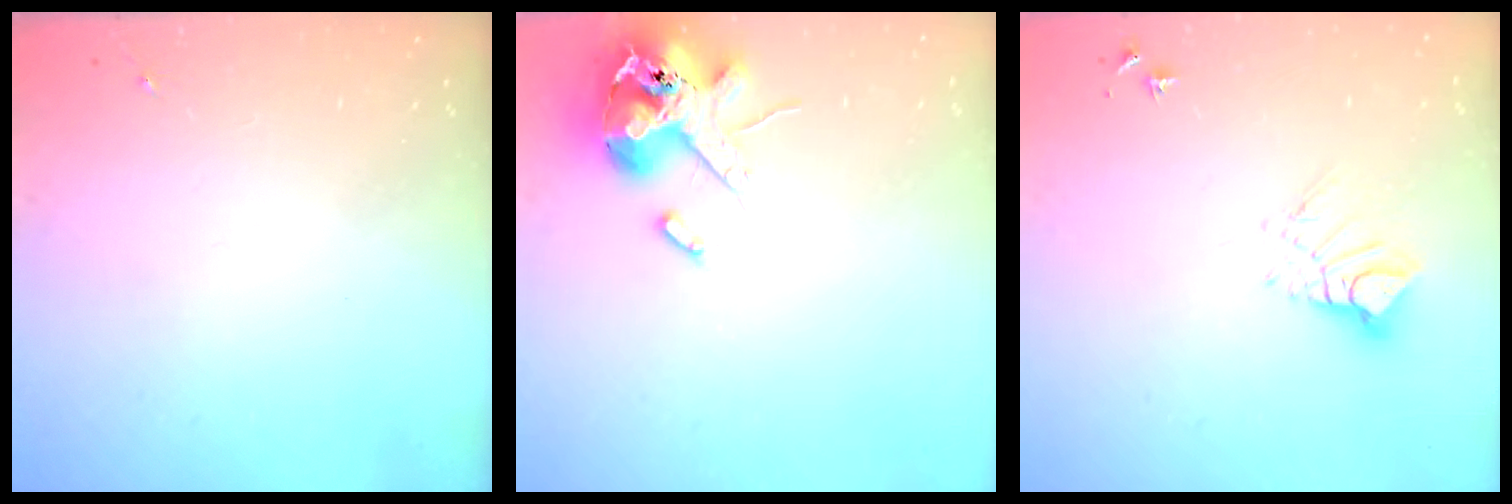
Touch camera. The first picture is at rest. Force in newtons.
{"total": 14.2, "press": 14.0, "slide": 2.4}
{"total": 9.1, "press": 9.0, "slide": 1.0}